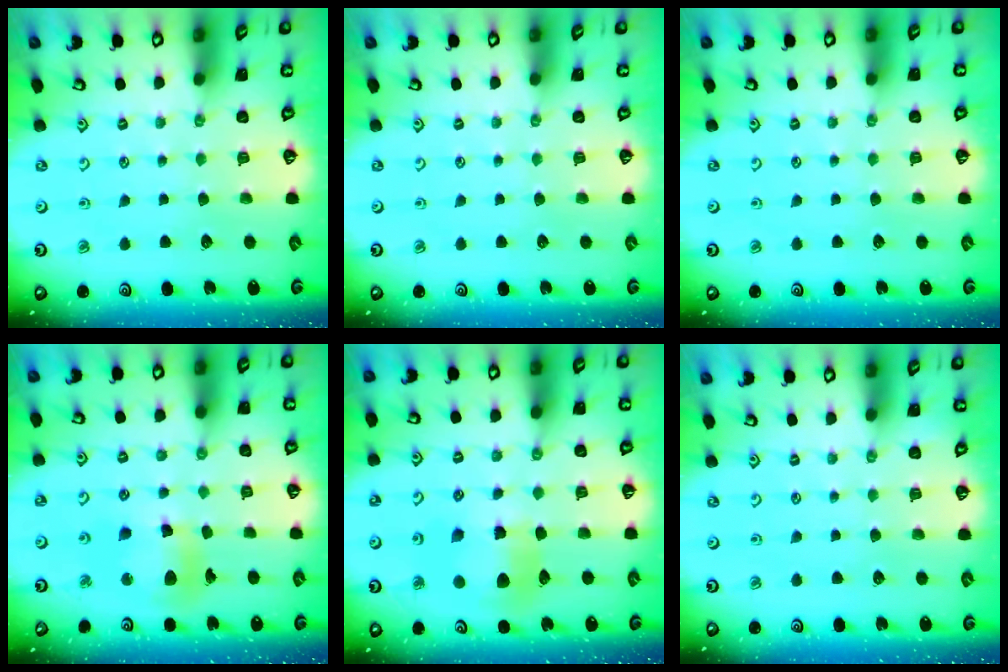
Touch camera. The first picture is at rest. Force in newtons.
{"total": 0.0}
{"total": 0.0}
{"total": 12.5, "press": 12.4, "slide": 1.5}
{"total": 10.5, "press": 10.5, "slide": 1.2}
{"total": 0.0}